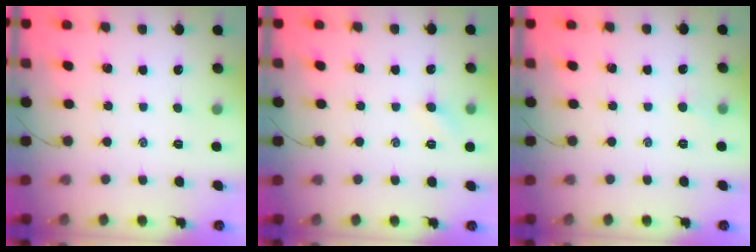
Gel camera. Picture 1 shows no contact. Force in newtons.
{"total": 3.5, "press": 3.4, "slide": 0.8}
{"total": 2.4, "press": 2.3, "slide": 0.7}